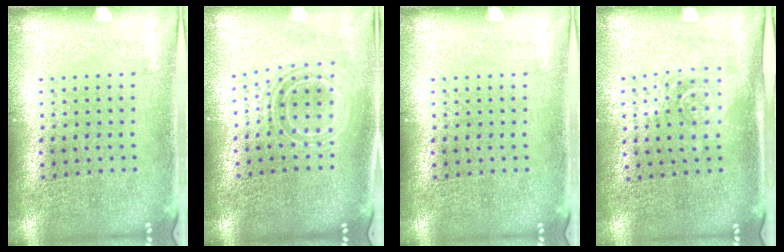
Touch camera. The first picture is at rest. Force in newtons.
{"total": 1.7, "press": 1.3, "slide": 1.0}
{"total": 0.0}
{"total": 1.5, "press": 1.2, "slide": 0.9}